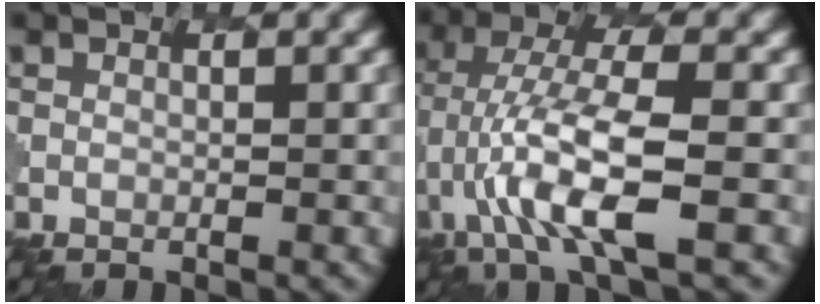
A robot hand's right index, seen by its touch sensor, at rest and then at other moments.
{"total": 8.2, "force": [-2.3, 2.2, 7.5], "torque": [-0.146, 0.012, -0.048]}